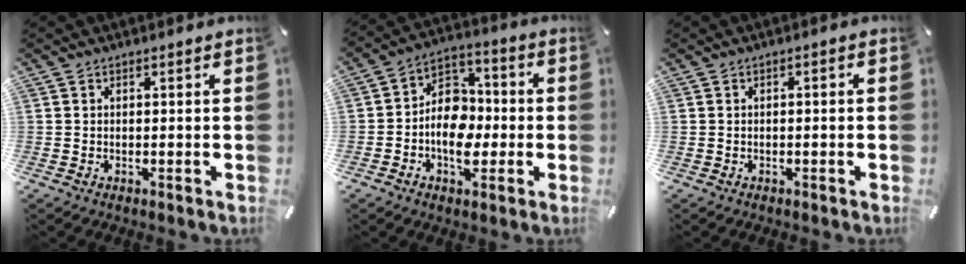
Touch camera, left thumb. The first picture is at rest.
{"total": 11.5, "force": [-3.5, 8.6, 6.8], "torque": [-0.115, 0.024, -0.063]}
{"total": 1.1, "force": [-0.6, 0.3, 0.8], "torque": [-0.013, 0.001, -0.012]}